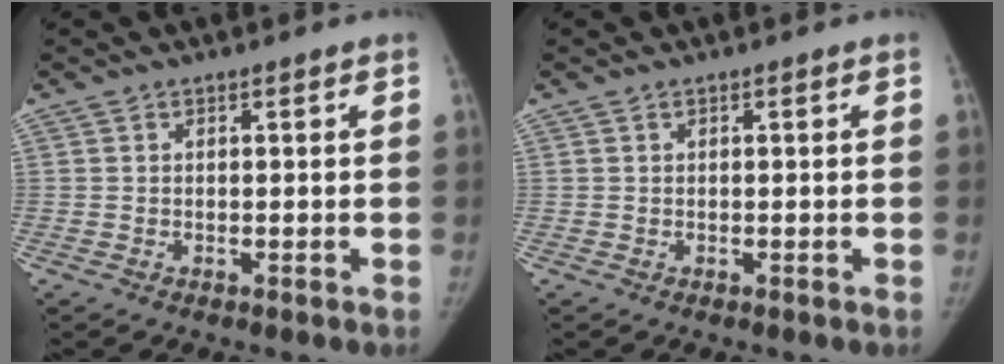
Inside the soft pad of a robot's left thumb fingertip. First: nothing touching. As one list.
[{"total": 0.0}]